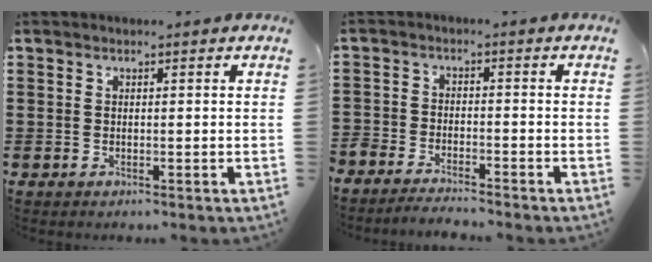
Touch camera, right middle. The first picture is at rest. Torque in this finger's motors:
{"motor_torque": [1.03, -0.22, 0.42, 0.21]}